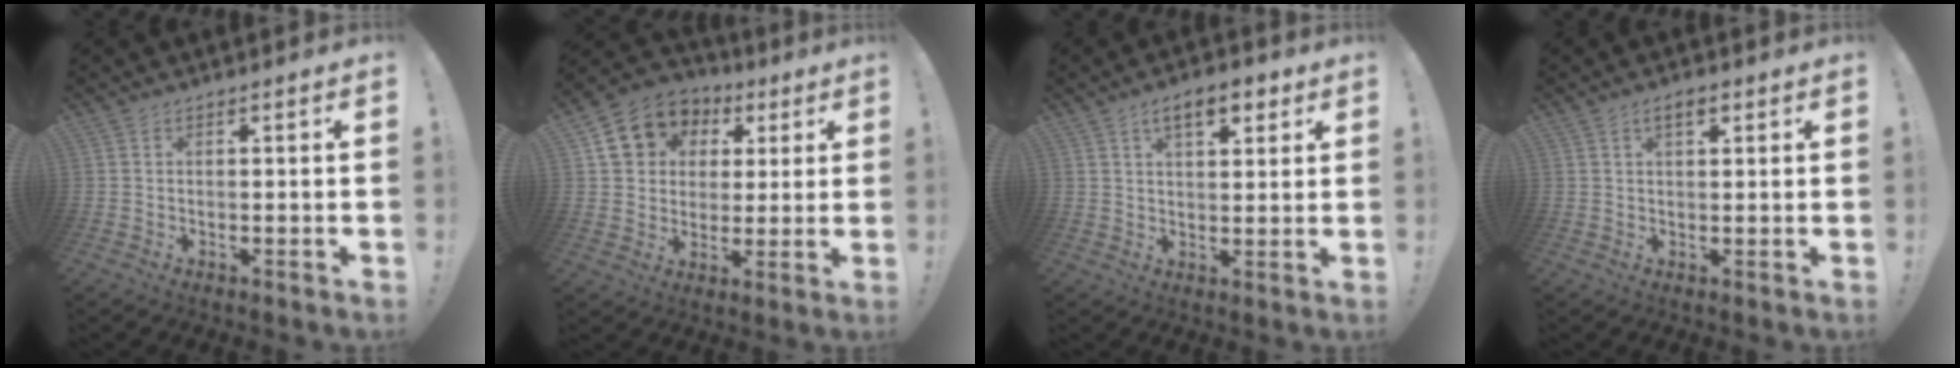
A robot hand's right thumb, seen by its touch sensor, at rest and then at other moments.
{"total": 12.2, "force": [4.6, 10.3, 4.5], "torque": [-0.062, -0.020, 0.096]}
{"total": 8.0, "force": [4.4, 3.5, 5.7], "torque": [-0.080, -0.009, 0.074]}
{"total": 3.4, "force": [1.7, 1.4, 2.6], "torque": [-0.041, 0.000, 0.028]}